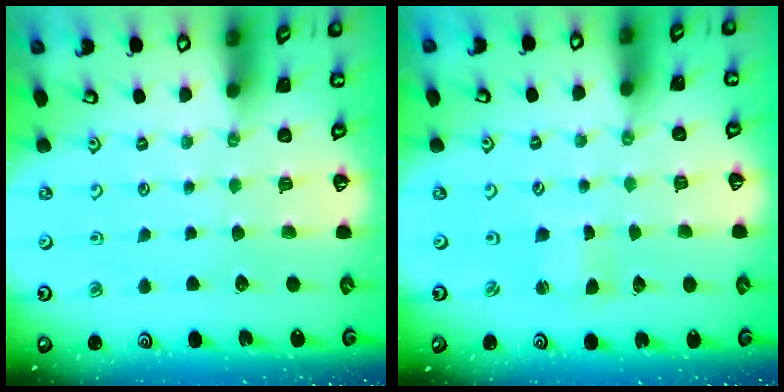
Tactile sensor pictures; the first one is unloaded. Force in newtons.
{"total": 0.9, "press": 0.9, "slide": 0.0}